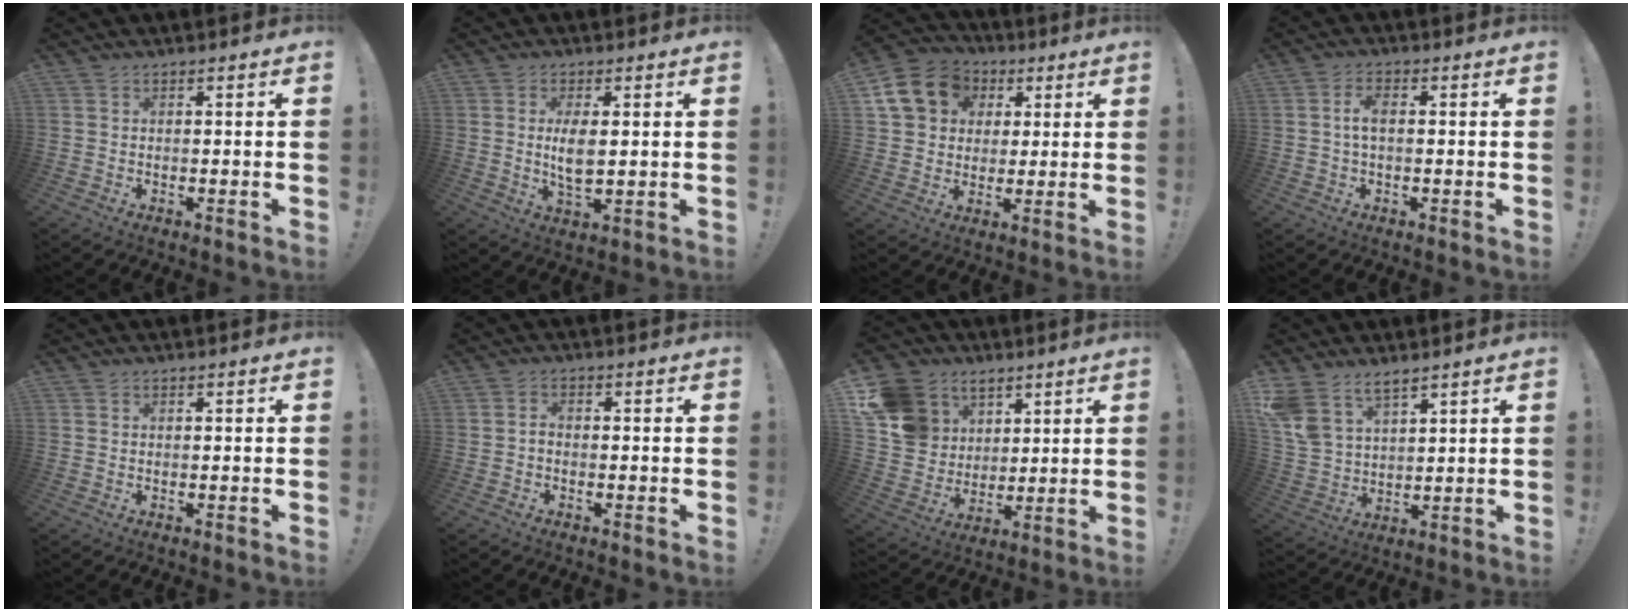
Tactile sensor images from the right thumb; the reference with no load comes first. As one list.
[{"total": 6.1, "force": [0.9, 2.5, 5.5], "torque": [-0.101, -0.016, 0.007]}, {"total": 15.0, "force": [4.9, 12.6, 6.4], "torque": [-0.096, -0.003, 0.106]}, {"total": 4.0, "force": [0.2, 1.8, 3.6], "torque": [-0.067, 0.010, 0.003]}, {"total": 0.0}, {"total": 1.5, "force": [-1.0, 0.6, 0.9], "torque": [-0.022, 0.007, -0.017]}, {"total": 14.4, "force": [7.0, 11.8, 4.3], "torque": [-0.078, -0.035, 0.150]}, {"total": 9.5, "force": [7.1, 4.8, 4.0], "torque": [-0.084, -0.035, 0.143]}]